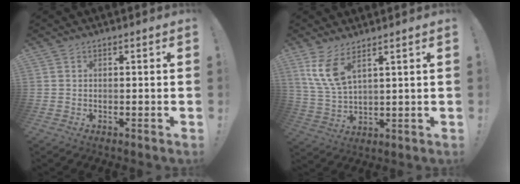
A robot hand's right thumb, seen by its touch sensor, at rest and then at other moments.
{"total": 9.0, "force": [5.3, 3.1, 6.6], "torque": [-0.135, -0.025, 0.102]}